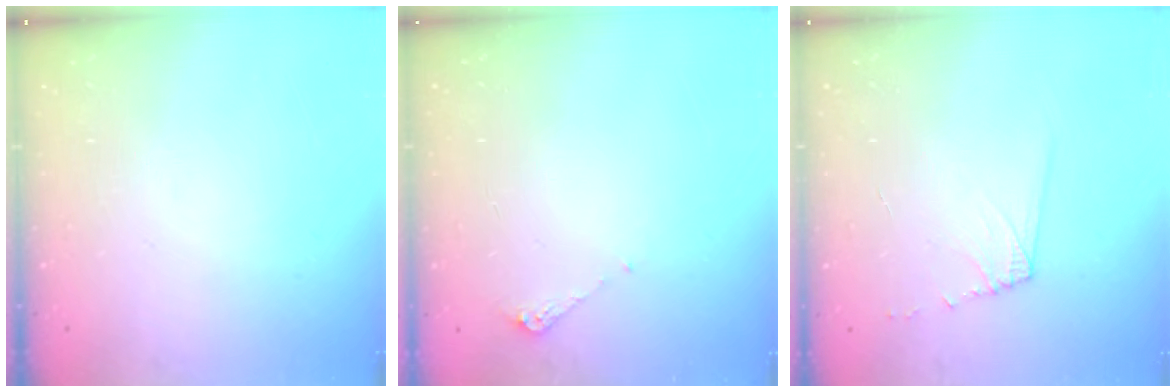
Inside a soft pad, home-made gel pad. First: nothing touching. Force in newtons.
{"total": 4.3, "press": 4.2, "slide": 0.5}
{"total": 6.1, "press": 6.1, "slide": 0.6}